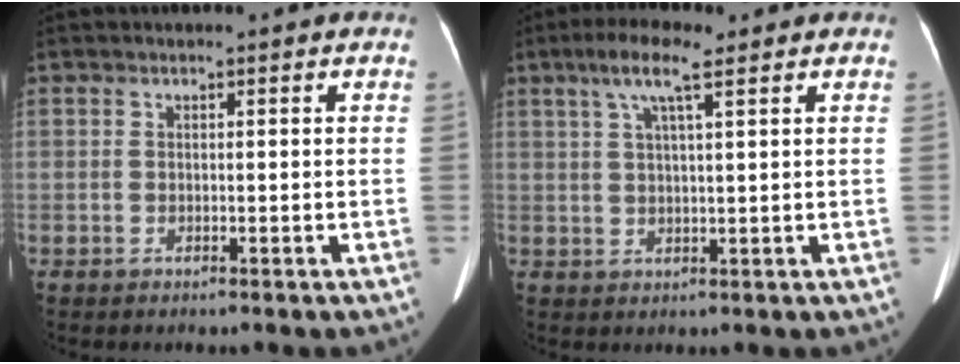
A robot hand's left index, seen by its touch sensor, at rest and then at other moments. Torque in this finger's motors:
{"motor_torque": [0.60, -0.36, 0.07, 0.10]}